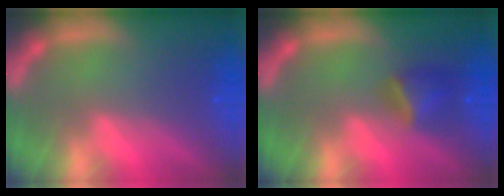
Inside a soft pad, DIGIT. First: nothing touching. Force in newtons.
{"total": 2.9}